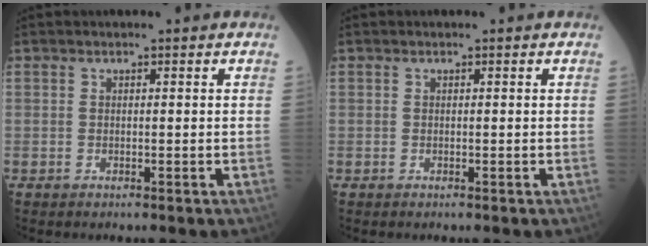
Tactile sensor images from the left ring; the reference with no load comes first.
{"total": 0.0}